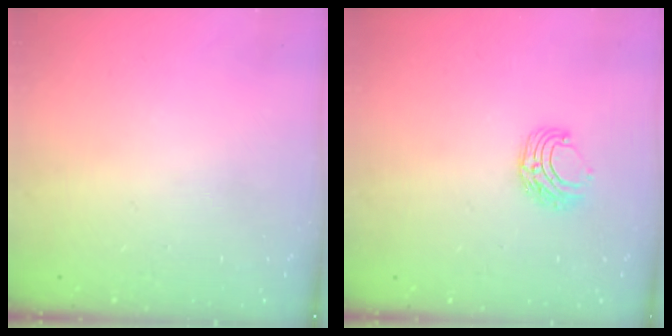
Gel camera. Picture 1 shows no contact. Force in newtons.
{"total": 6.7, "press": 6.7, "slide": 0.7}